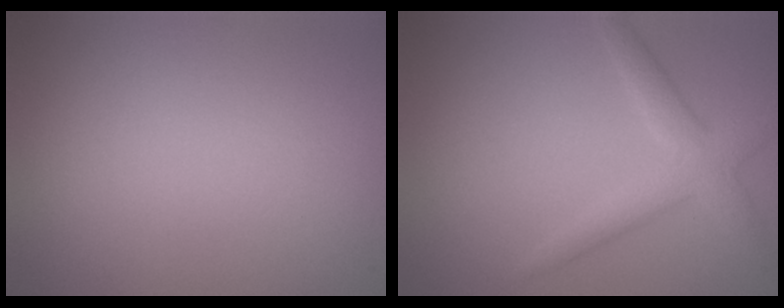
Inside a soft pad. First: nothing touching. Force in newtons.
{"total": 2.8, "press": 2.8, "slide": 0.1}